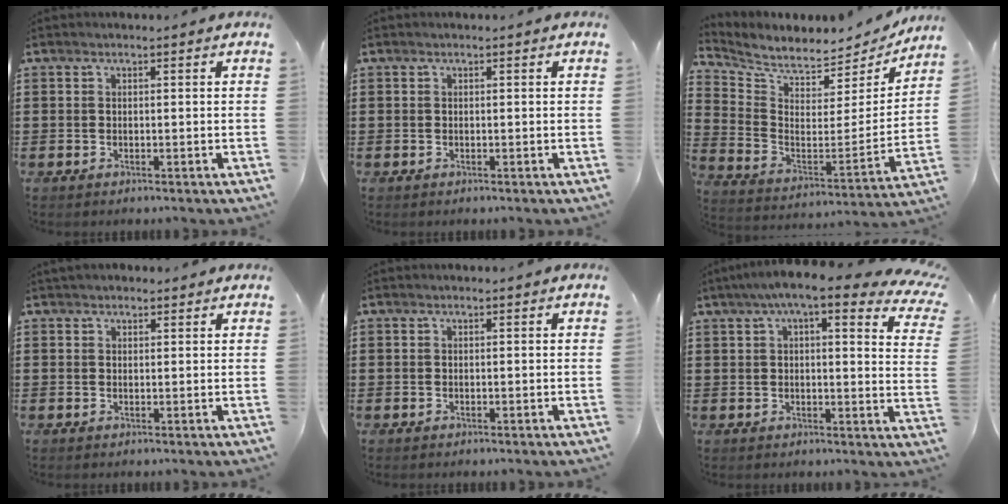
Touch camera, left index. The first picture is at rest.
{"total": 0.0}
{"total": 5.2, "force": [5.1, 0.9, 0.6], "torque": [-0.045, -0.057, 0.086]}
{"total": 1.5, "force": [1.2, 0.8, 0.2], "torque": [-0.009, 0.004, 0.024]}
{"total": 0.0}
{"total": 7.7, "force": [5.8, 0.5, 5.0], "torque": [-0.100, -0.020, 0.095]}